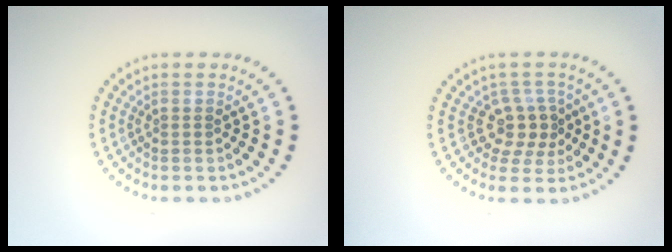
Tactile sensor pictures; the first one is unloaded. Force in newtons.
{"total": 2.8, "press": 2.2, "slide": 1.7}